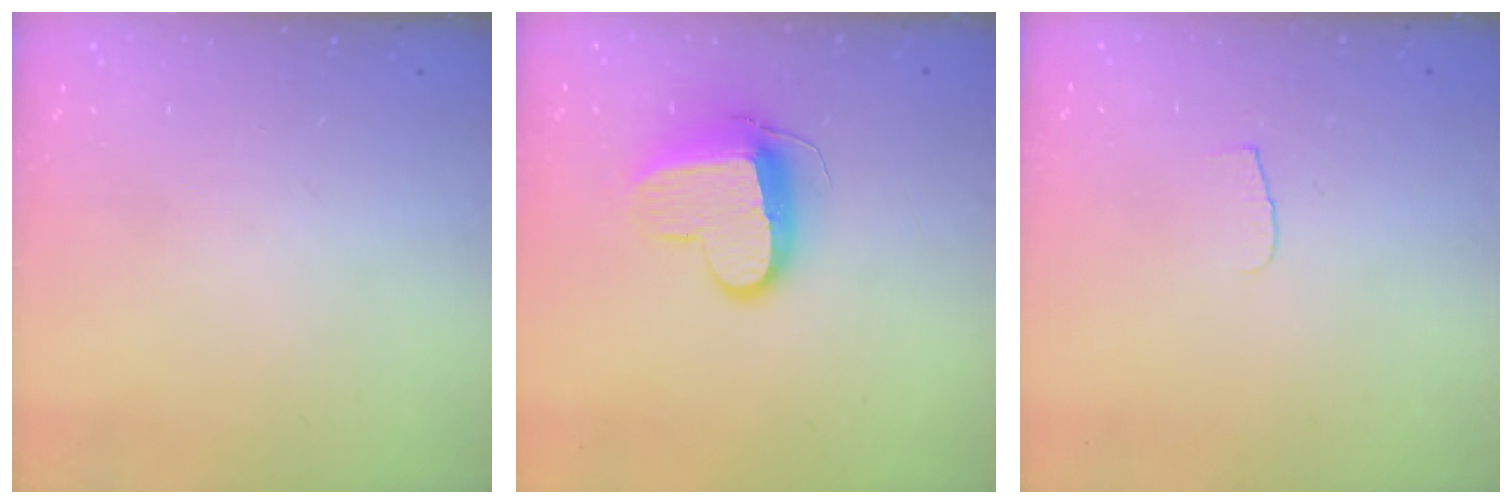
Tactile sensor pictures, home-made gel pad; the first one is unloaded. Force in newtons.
{"total": 11.3, "press": 11.3, "slide": 1.1}
{"total": 3.8, "press": 3.8, "slide": 0.4}